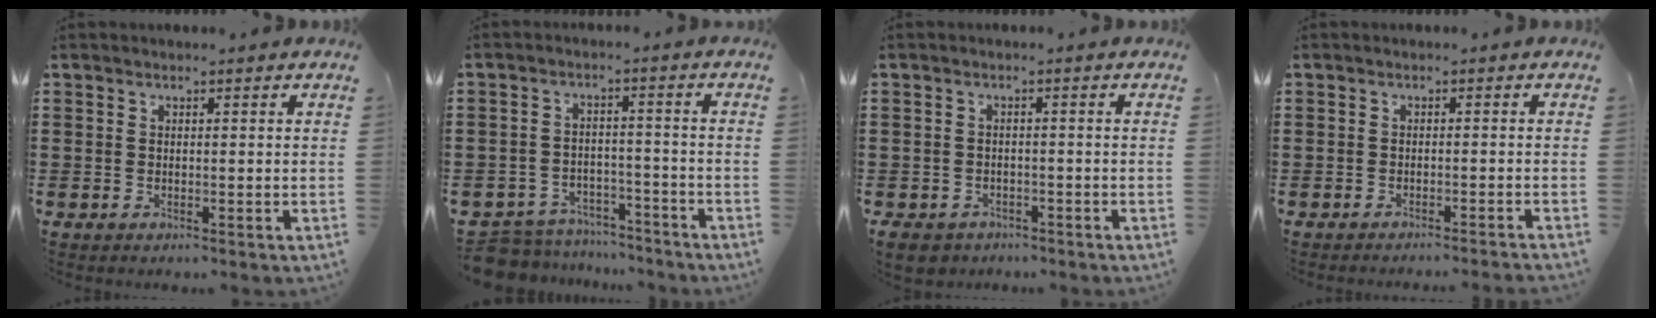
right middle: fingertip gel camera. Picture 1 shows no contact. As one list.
[{"total": 5.7, "force": [-5.6, 1.0, 0.2], "torque": [-0.017, 0.010, -0.118]}, {"total": 2.4, "force": [-2.2, 0.9, 0.2], "torque": [-0.011, 0.001, -0.048]}, {"total": 1.3, "force": [-1.2, -0.3, 0.3], "torque": [-0.005, 0.002, -0.025]}]